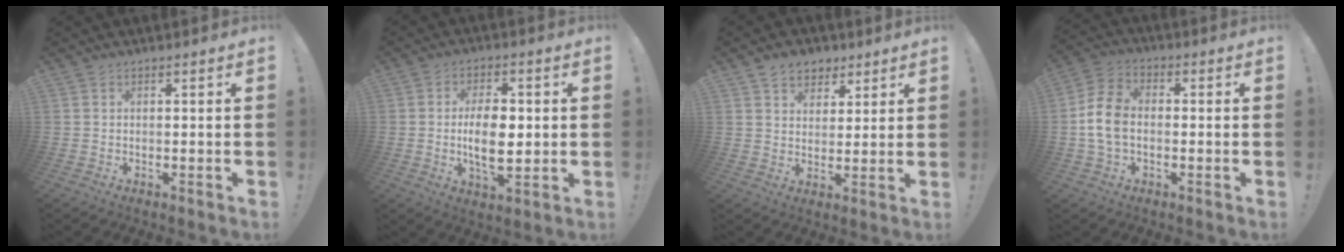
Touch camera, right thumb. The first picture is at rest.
{"total": 11.2, "force": [-0.1, 5.8, 9.5], "torque": [-0.161, -0.005, -0.008]}
{"total": 7.5, "force": [4.6, 5.7, 1.9], "torque": [-0.020, -0.027, 0.089]}
{"total": 9.7, "force": [-1.2, 6.7, 6.9], "torque": [-0.129, 0.008, -0.019]}